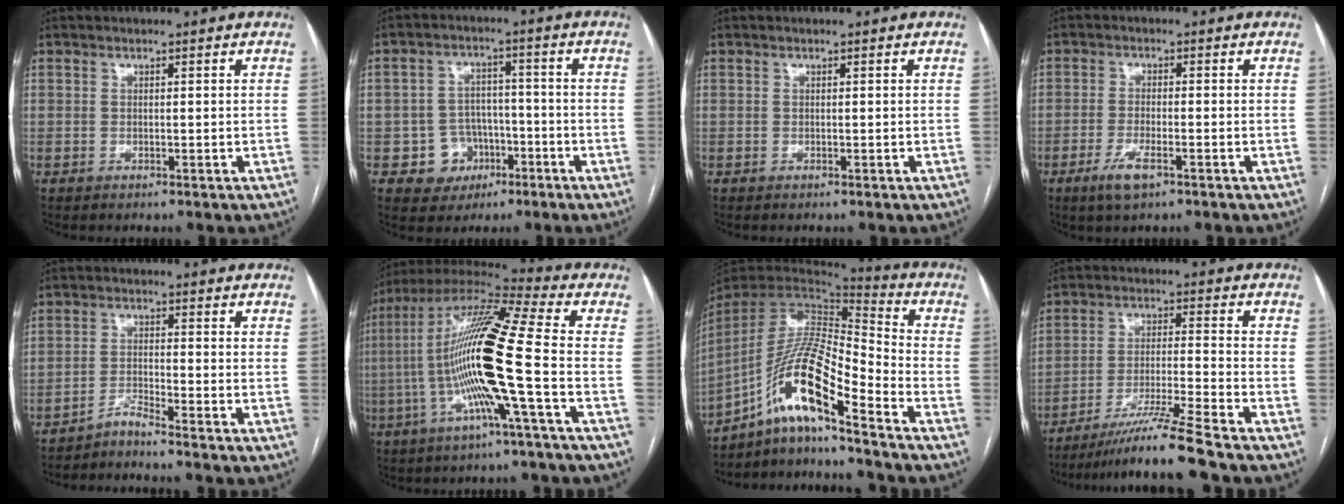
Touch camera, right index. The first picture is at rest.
{"total": 6.7, "force": [-2.7, 6.1, 0.9], "torque": [-0.006, 0.016, -0.033]}
{"total": 0.0}
{"total": 4.2, "force": [-2.5, 0.9, 3.3], "torque": [-0.073, -0.005, -0.044]}
{"total": 3.1, "force": [-2.8, -1.2, 0.4], "torque": [-0.009, -0.013, -0.055]}
{"total": 18.7, "force": [-3.1, -0.1, 18.4], "torque": [-0.357, 0.008, -0.073]}
{"total": 14.9, "force": [-10.0, 0.6, 11.0], "torque": [-0.219, 0.012, -0.182]}
{"total": 11.0, "force": [-9.1, -2.5, 5.6], "torque": [-0.095, -0.023, -0.160]}